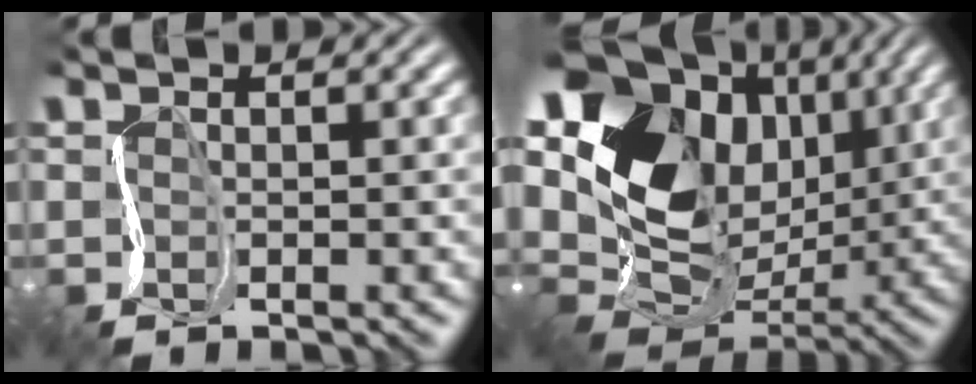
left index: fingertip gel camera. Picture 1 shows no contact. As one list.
[{"total": 14.3, "force": [4.6, 11.2, 7.5], "torque": [-0.157, 0.018, 0.085]}]